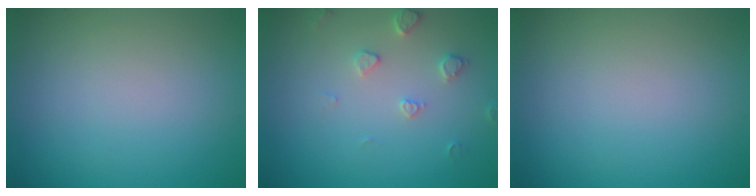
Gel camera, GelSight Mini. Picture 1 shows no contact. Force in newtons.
{"total": 1.9, "press": 1.8, "slide": 0.3}
{"total": 0.0}